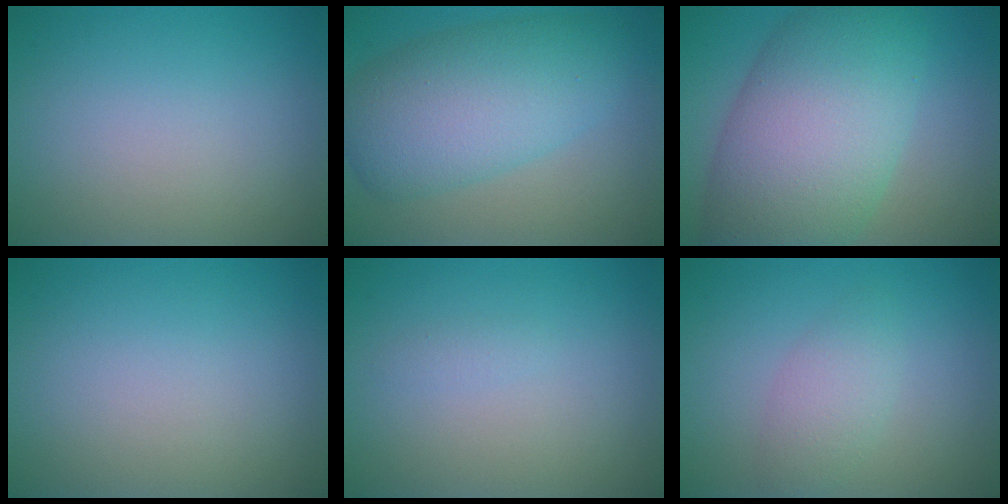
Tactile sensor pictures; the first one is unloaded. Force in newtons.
{"total": 8.4, "press": 8.4, "slide": 0.2}
{"total": 12.3, "press": 12.3, "slide": 0.2}
{"total": 0.0}
{"total": 0.6, "press": 0.6, "slide": 0.0}
{"total": 2.4, "press": 2.4, "slide": 0.0}